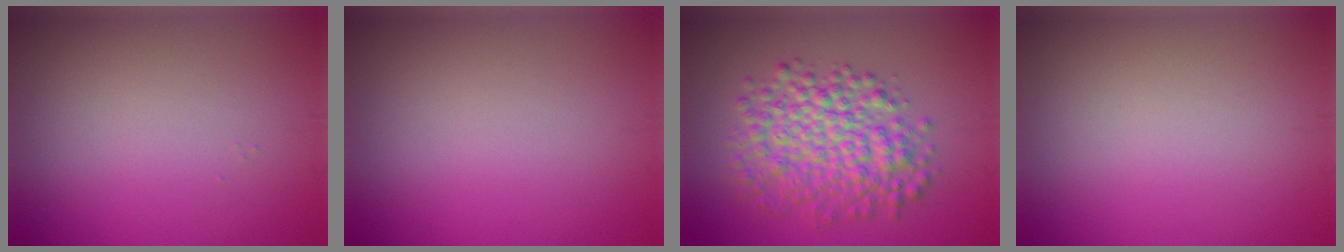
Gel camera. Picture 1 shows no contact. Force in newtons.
{"total": 0.0}
{"total": 6.7, "press": 6.7, "slide": 0.1}
{"total": 0.0}